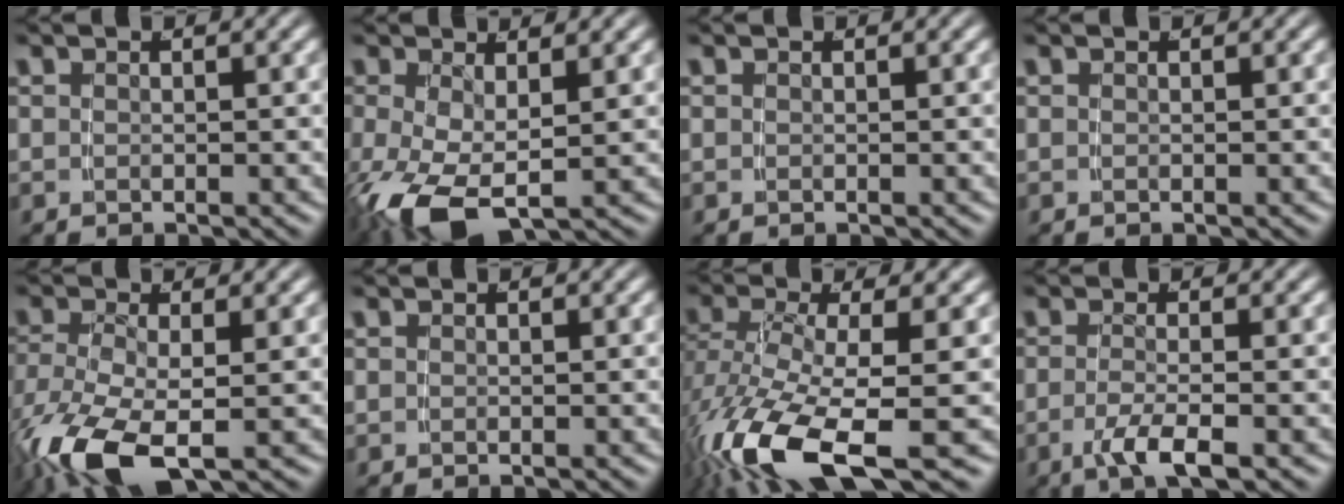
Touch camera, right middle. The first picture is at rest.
{"total": 6.4, "force": [-2.5, 3.4, 4.8], "torque": [-0.119, -0.045, -0.017]}
{"total": 0.0}
{"total": 0.0}
{"total": 7.1, "force": [-2.8, 3.4, 5.6], "torque": [-0.142, -0.046, -0.019]}
{"total": 0.0}
{"total": 9.1, "force": [-4.3, 3.4, 7.3], "torque": [-0.164, -0.052, -0.039]}
{"total": 3.2, "force": [-1.8, 0.0, 2.6], "torque": [-0.058, -0.017, -0.023]}